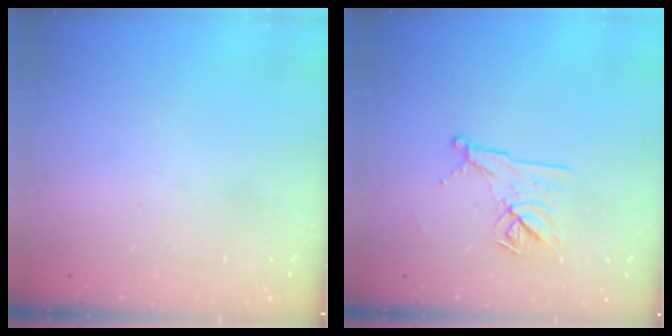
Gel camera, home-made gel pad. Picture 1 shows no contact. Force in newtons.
{"total": 11.3, "press": 11.3, "slide": 0.4}